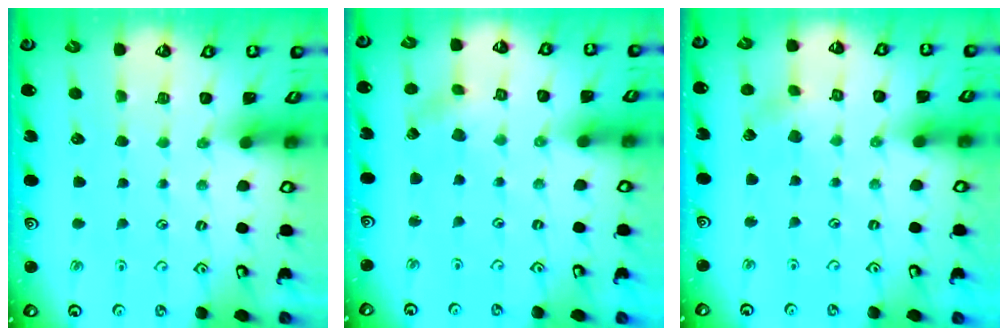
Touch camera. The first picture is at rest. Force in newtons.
{"total": 2.3, "press": 2.3, "slide": 0.3}
{"total": 3.3, "press": 3.2, "slide": 0.3}